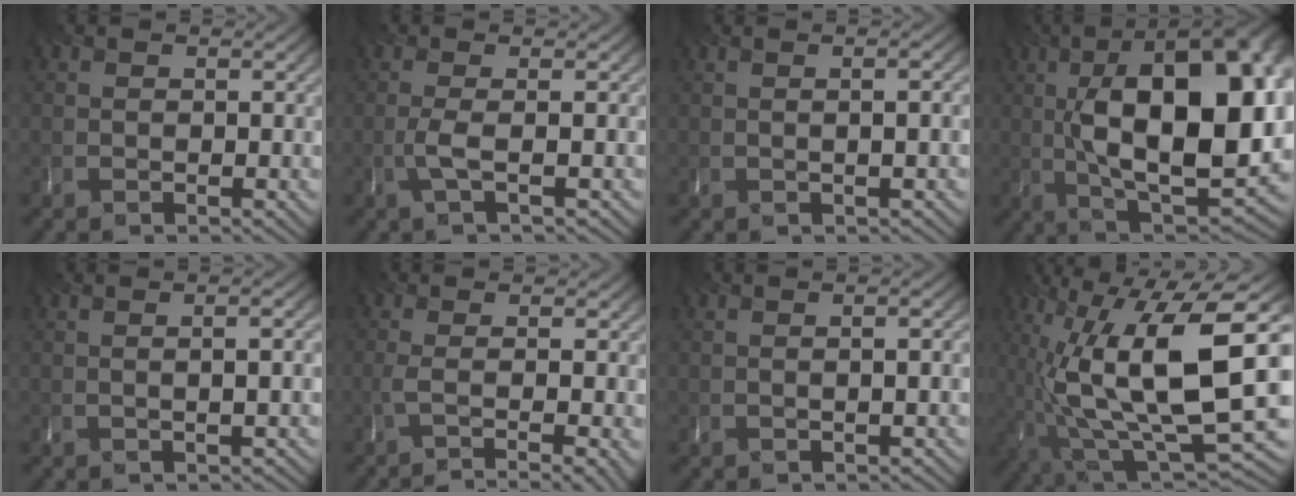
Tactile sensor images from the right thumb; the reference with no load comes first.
{"total": 1.6, "force": [-0.6, 0.4, 1.4], "torque": [-0.027, 0.003, -0.022]}
{"total": 2.9, "force": [0.5, 0.8, 2.8], "torque": [-0.029, 0.015, -0.009]}
{"total": 20.2, "force": [1.9, 9.4, 17.8], "torque": [-0.266, 0.020, 0.021]}
{"total": 3.4, "force": [0.6, 0.9, 3.2], "torque": [-0.036, 0.018, -0.009]}
{"total": 5.9, "force": [-2.1, 1.4, 5.3], "torque": [-0.062, -0.011, -0.030]}
{"total": 2.2, "force": [0.2, 0.6, 2.1], "torque": [-0.021, 0.010, -0.008]}
{"total": 17.3, "force": [0.6, 5.9, 16.3], "torque": [-0.303, -0.011, 0.023]}